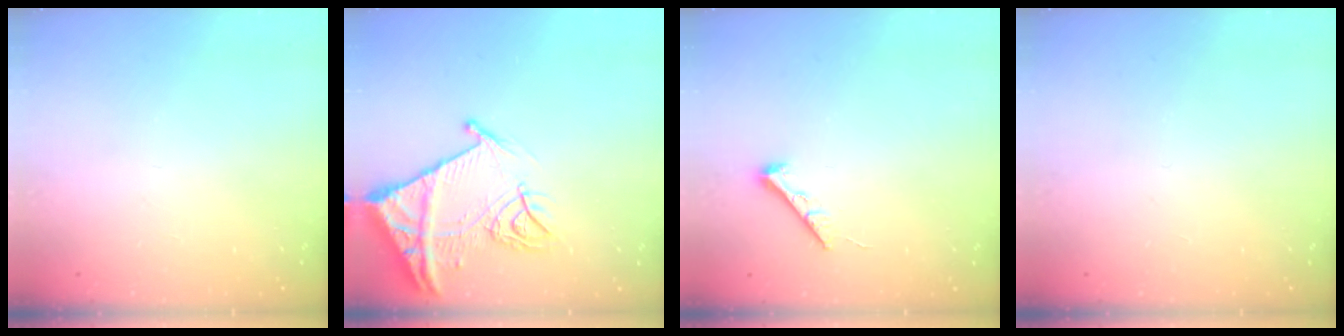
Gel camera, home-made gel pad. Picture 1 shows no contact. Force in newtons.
{"total": 14.9, "press": 14.8, "slide": 1.6}
{"total": 5.4, "press": 5.4, "slide": 0.8}
{"total": 0.0}